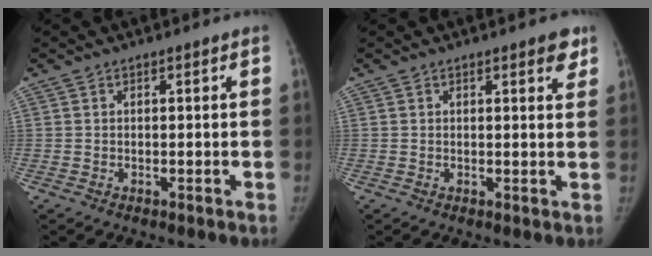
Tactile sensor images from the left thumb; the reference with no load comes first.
{"total": 3.0, "force": [1.9, 1.0, 2.1], "torque": [-0.013, -0.008, 0.019]}